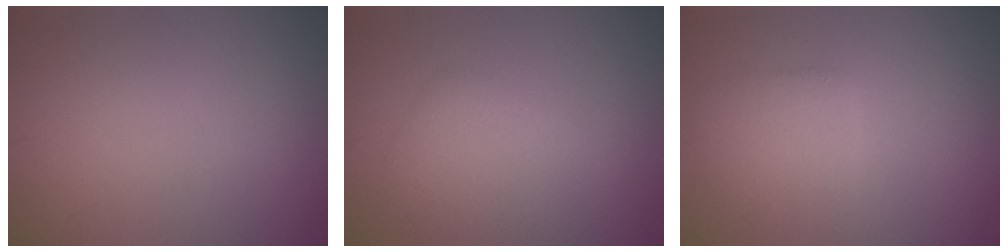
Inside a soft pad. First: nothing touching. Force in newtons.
{"total": 3.1, "press": 3.1, "slide": 0.2}
{"total": 2.9, "press": 2.9, "slide": 0.3}